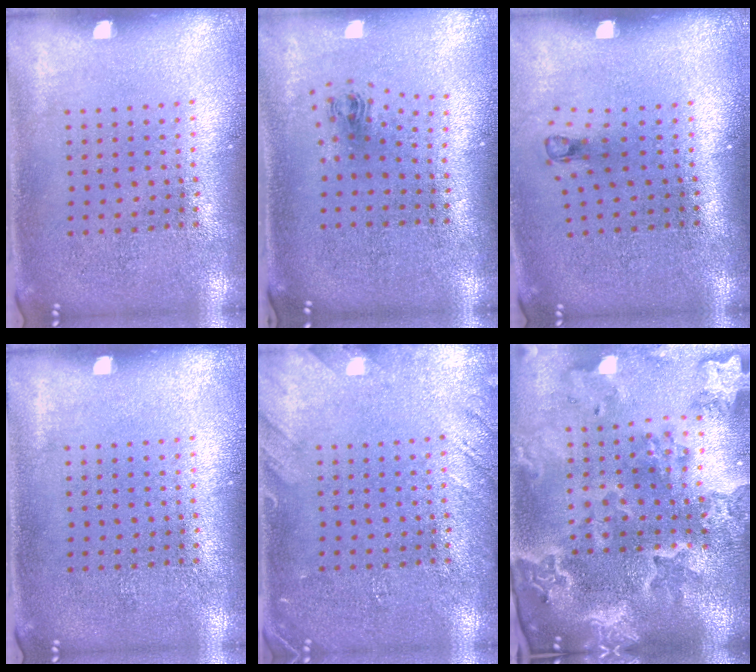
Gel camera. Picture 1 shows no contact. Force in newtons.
{"total": 1.0, "press": 0.5, "slide": 0.9}
{"total": 0.8, "press": 0.4, "slide": 0.7}
{"total": 0.0}
{"total": 1.8, "press": 1.8, "slide": 0.1}
{"total": 4.2, "press": 3.5, "slide": 2.4}